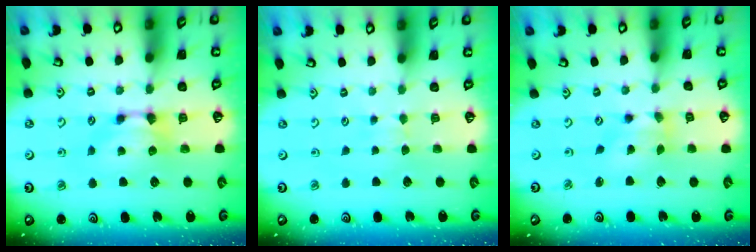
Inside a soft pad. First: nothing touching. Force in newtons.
{"total": 2.7, "press": 2.7, "slide": 0.4}
{"total": 1.5, "press": 0.6, "slide": 1.4}